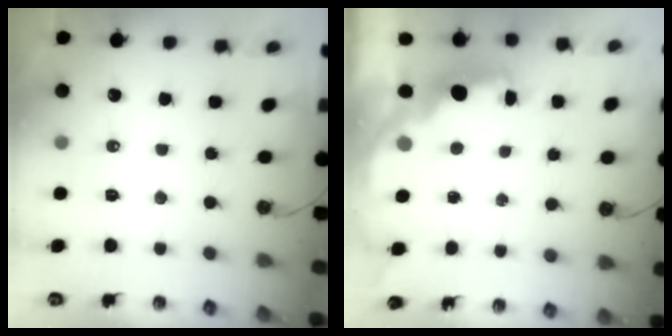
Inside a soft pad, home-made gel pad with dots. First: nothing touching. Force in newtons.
{"total": 2.2, "press": 2.1, "slide": 0.7}